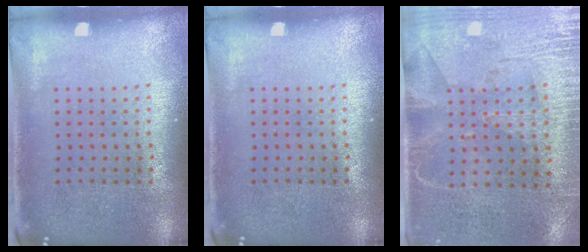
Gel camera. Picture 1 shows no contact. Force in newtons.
{"total": 0.0}
{"total": 2.9, "press": 2.5, "slide": 1.4}